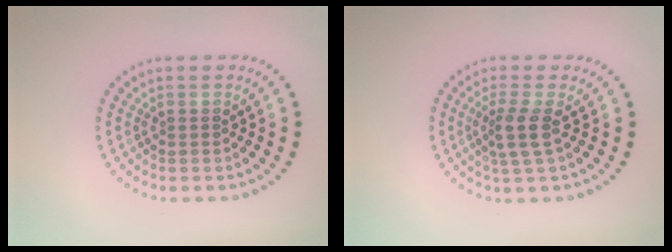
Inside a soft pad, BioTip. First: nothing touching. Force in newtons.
{"total": 2.5, "press": 2.0, "slide": 1.5}